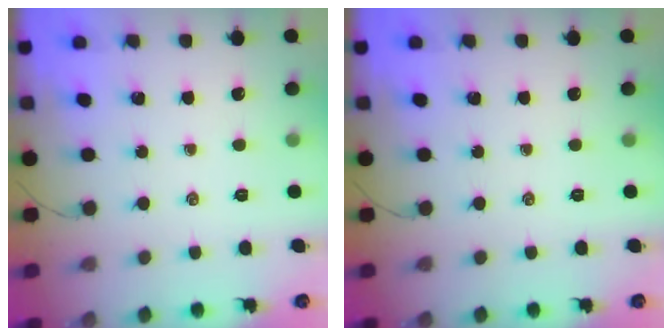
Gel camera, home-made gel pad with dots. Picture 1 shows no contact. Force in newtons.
{"total": 0.0}